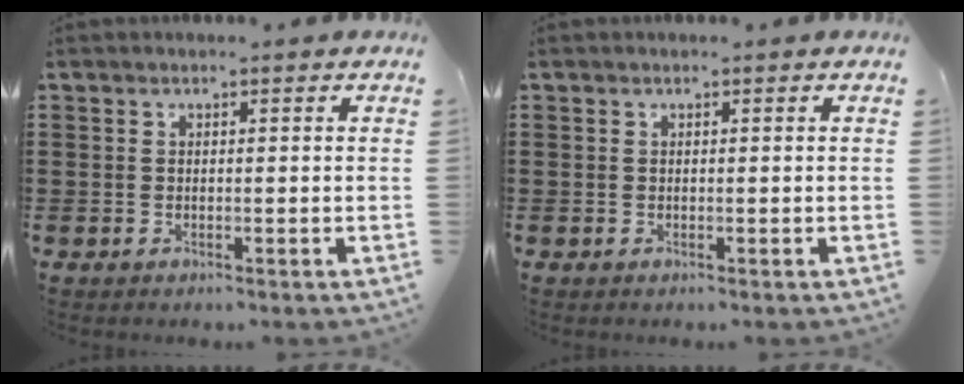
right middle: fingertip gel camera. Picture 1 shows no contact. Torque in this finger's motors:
{"motor_torque": [0.25, -0.54, 0.00, 0.01]}